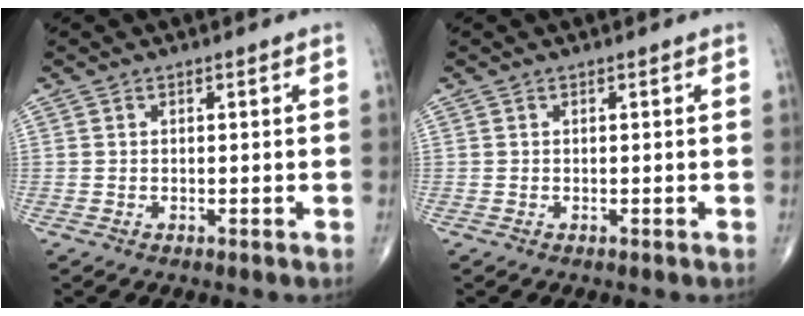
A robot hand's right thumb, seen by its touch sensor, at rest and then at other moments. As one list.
[{"total": 0.0}]